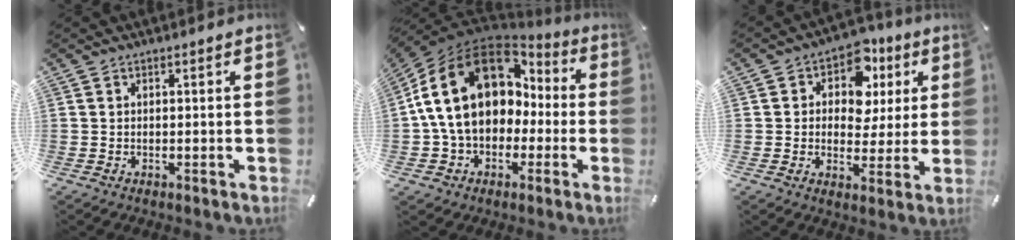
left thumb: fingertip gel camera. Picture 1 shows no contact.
{"total": 20.1, "force": [2.8, 15.5, 12.6], "torque": [-0.252, 0.008, 0.052]}
{"total": 10.9, "force": [4.4, 8.2, 5.8], "torque": [-0.077, -0.023, 0.076]}